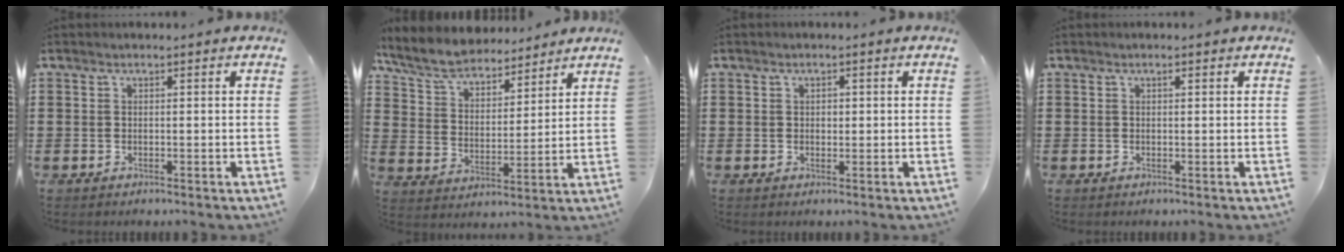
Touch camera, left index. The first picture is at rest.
{"total": 7.2, "force": [6.7, 1.7, 2.2], "torque": [-0.075, -0.033, 0.117]}
{"total": 1.0, "force": [0.3, 0.7, 0.6], "torque": [-0.013, 0.007, 0.004]}
{"total": 0.6, "force": [0.3, 0.2, 0.5], "torque": [-0.010, 0.001, 0.006]}